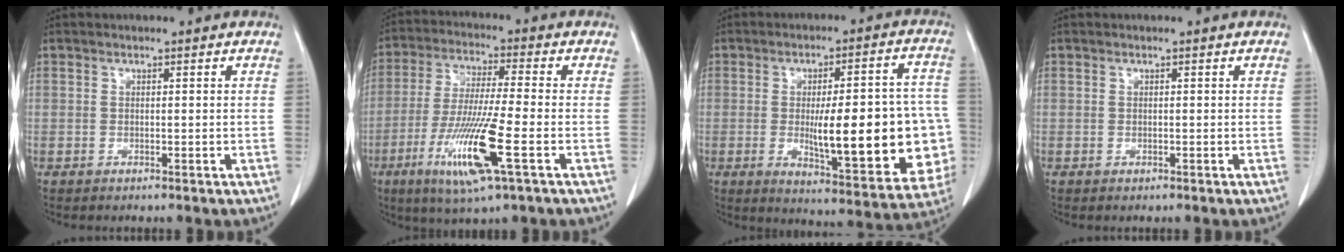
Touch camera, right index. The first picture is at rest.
{"total": 13.4, "force": [-5.0, 0.3, 12.4], "torque": [-0.251, -0.028, -0.094]}
{"total": 21.2, "force": [-2.9, 5.0, 20.3], "torque": [-0.206, 0.019, -0.017]}
{"total": 0.0}